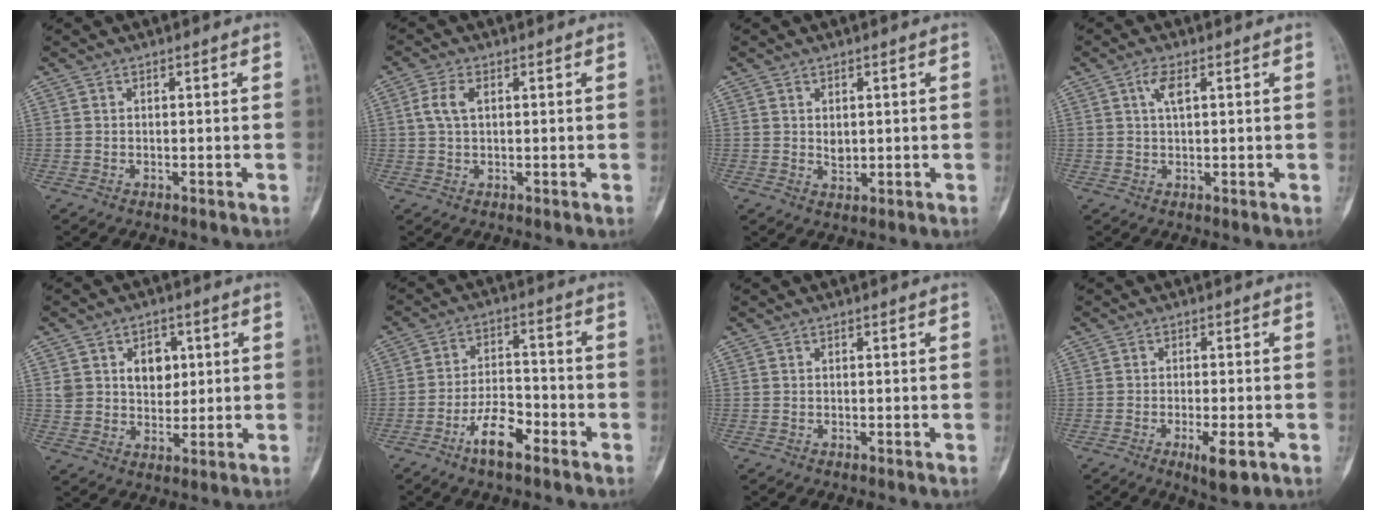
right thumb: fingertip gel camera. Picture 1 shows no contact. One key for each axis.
{"total": 3.9, "fx": 0.9, "fy": 2.1, "fz": 3.1, "tx": -0.078, "ty": 0.009, "tz": 0.016}
{"total": 2.3, "fx": 0.5, "fy": 1.6, "fz": 1.7, "tx": -0.021, "ty": -0.007, "tz": 0.014}
{"total": 3.0, "fx": 1.3, "fy": 1.0, "fz": 2.5, "tx": -0.051, "ty": 0.004, "tz": 0.027}
{"total": 8.1, "fx": 2.5, "fy": 6.2, "fz": 4.6, "tx": -0.033, "ty": -0.012, "tz": 0.045}
{"total": 8.3, "fx": -4.9, "fy": 3.3, "fz": 5.9, "tx": -0.097, "ty": 0.033, "tz": -0.087}
{"total": 0.0}
{"total": 5.3, "fx": -2.3, "fy": 1.6, "fz": 4.5, "tx": -0.070, "ty": -0.004, "tz": -0.030}